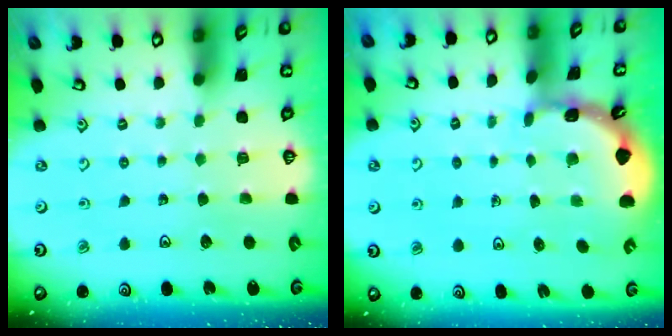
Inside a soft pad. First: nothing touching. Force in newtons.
{"total": 1.6, "press": 1.6, "slide": 0.1}